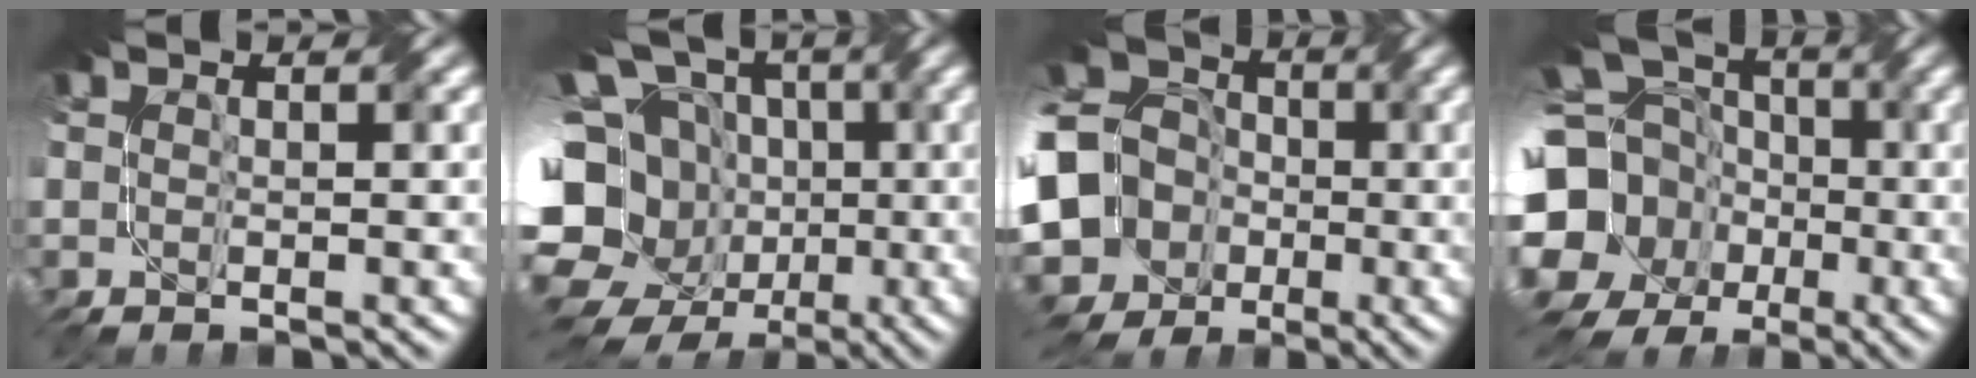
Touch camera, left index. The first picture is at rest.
{"total": 17.9, "force": [-4.4, 15.2, 8.4], "torque": [-0.198, 0.000, -0.079]}
{"total": 18.0, "force": [-4.4, 16.2, 6.7], "torque": [-0.184, -0.002, -0.116]}
{"total": 19.5, "force": [-1.8, 17.9, 7.4], "torque": [-0.207, 0.003, -0.081]}